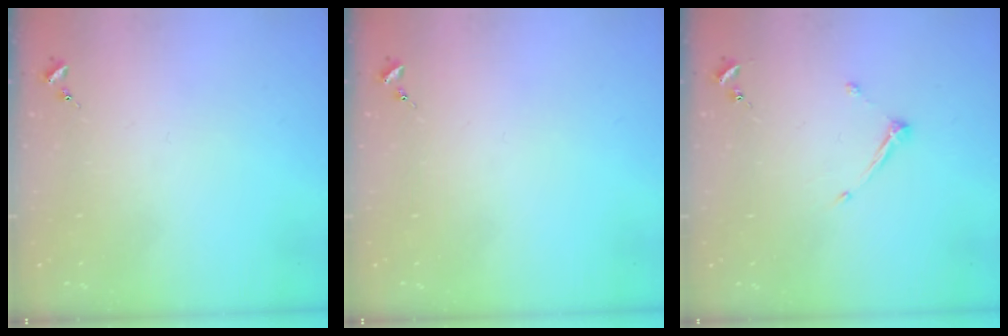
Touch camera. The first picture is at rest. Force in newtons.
{"total": 0.0}
{"total": 5.9, "press": 5.9, "slide": 0.6}